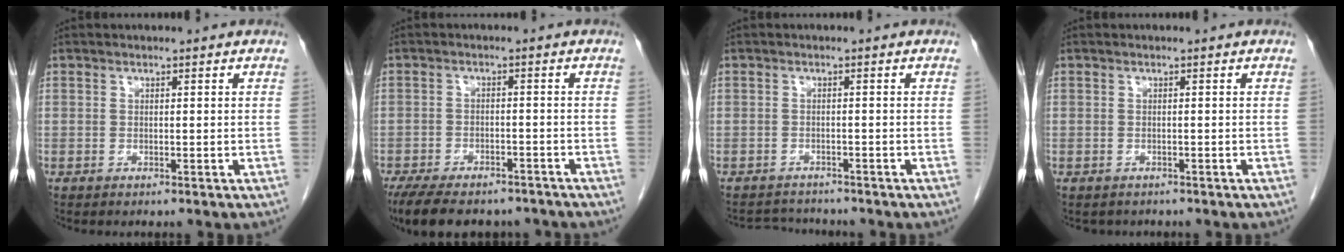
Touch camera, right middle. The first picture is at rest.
{"total": 14.0, "force": [-11.3, 5.3, 6.2], "torque": [-0.128, -0.006, -0.159]}
{"total": 3.5, "force": [-3.4, 0.8, -0.3], "torque": [0.003, -0.009, -0.055]}
{"total": 1.6, "force": [-1.3, 0.9, 0.1], "torque": [-0.009, 0.000, -0.016]}